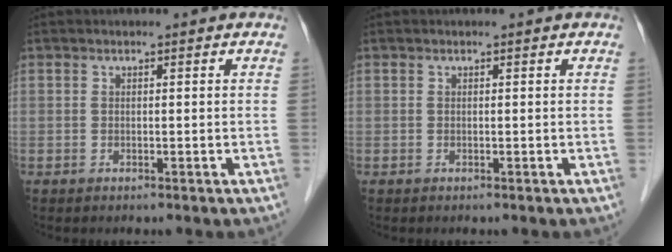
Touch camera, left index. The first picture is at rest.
{"total": 0.0}